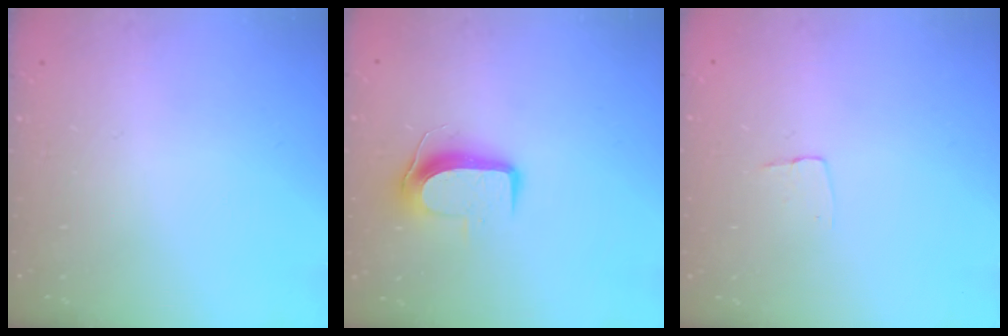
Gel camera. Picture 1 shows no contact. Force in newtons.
{"total": 8.8, "press": 8.8, "slide": 0.6}
{"total": 3.4, "press": 3.4, "slide": 0.2}